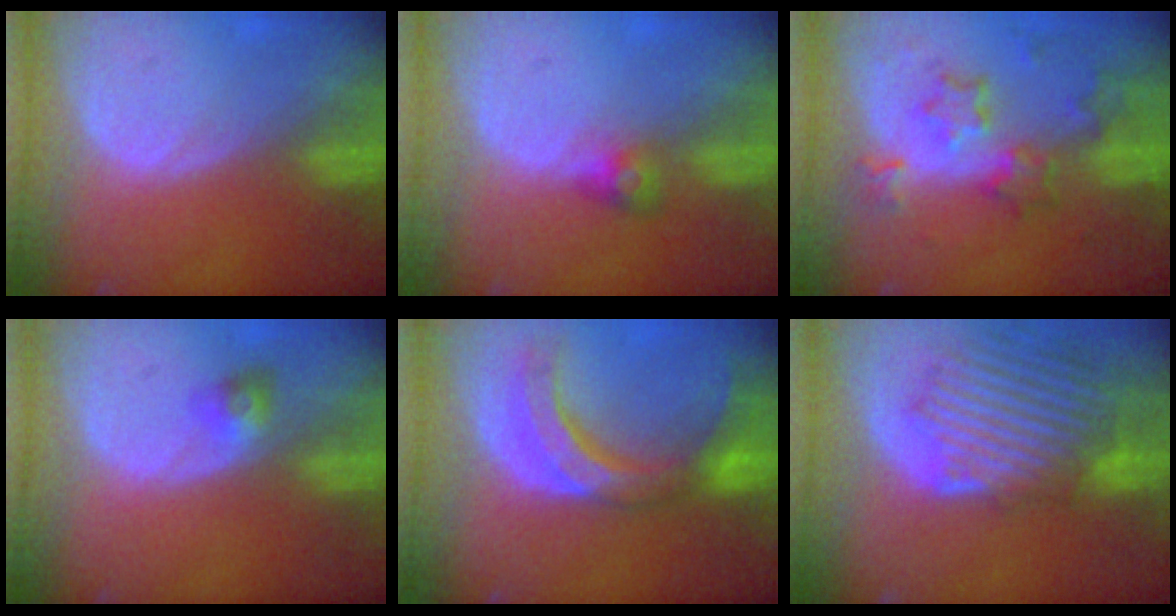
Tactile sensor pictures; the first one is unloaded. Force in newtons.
{"total": 2.7, "press": 2.6, "slide": 0.8}
{"total": 8.5, "press": 7.4, "slide": 4.1}
{"total": 3.0, "press": 2.7, "slide": 1.3}
{"total": 10.3, "press": 9.5, "slide": 4.0}
{"total": 11.8, "press": 11.1, "slide": 4.0}